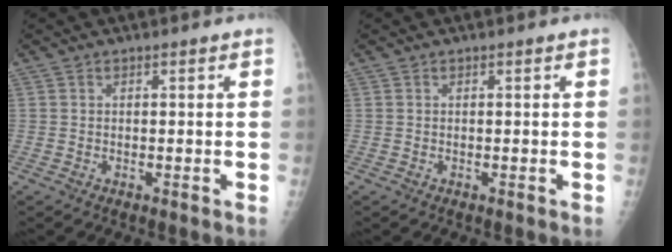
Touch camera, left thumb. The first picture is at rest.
{"total": 0.0}